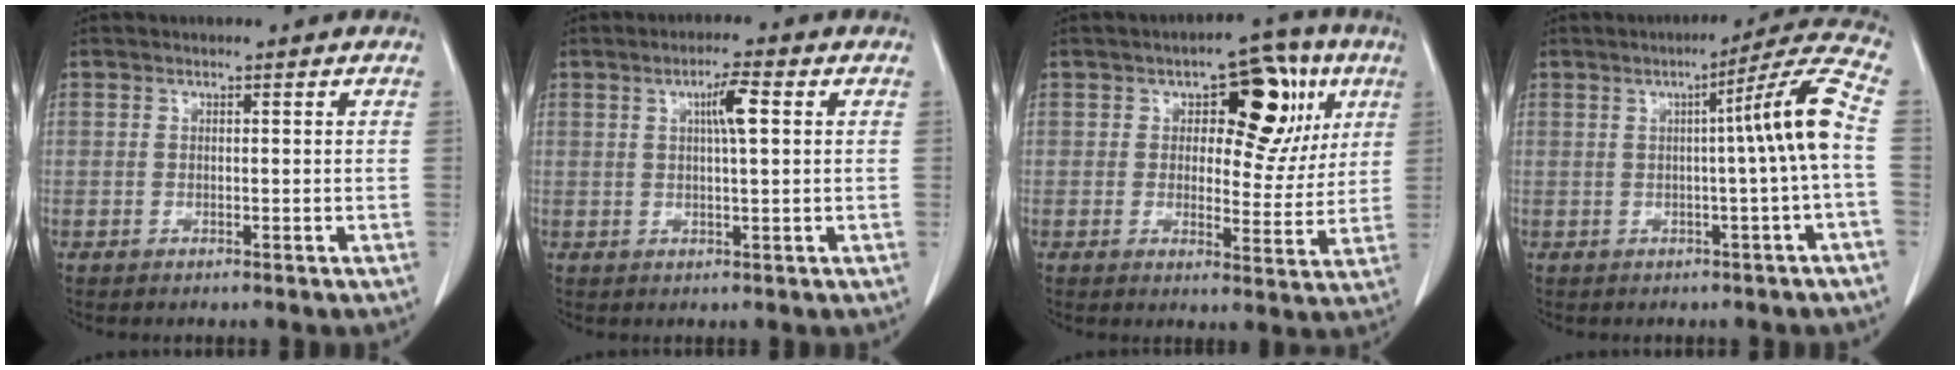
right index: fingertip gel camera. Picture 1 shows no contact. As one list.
[{"total": 4.2, "force": [1.2, 0.2, 4.0], "torque": [-0.073, 0.002, 0.020]}, {"total": 11.8, "force": [4.3, 6.1, 9.2], "torque": [-0.107, 0.027, 0.059]}, {"total": 9.0, "force": [0.0, -1.5, 8.9], "torque": [-0.122, 0.018, 0.000]}]